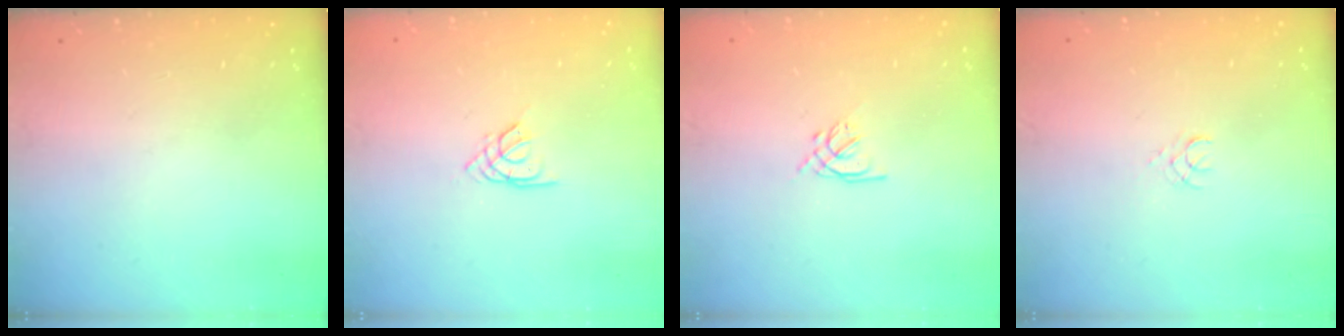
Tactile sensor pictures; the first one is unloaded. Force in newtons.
{"total": 2.5, "press": 2.4, "slide": 0.5}
{"total": 1.6, "press": 1.5, "slide": 0.5}
{"total": 1.5, "press": 1.5, "slide": 0.2}